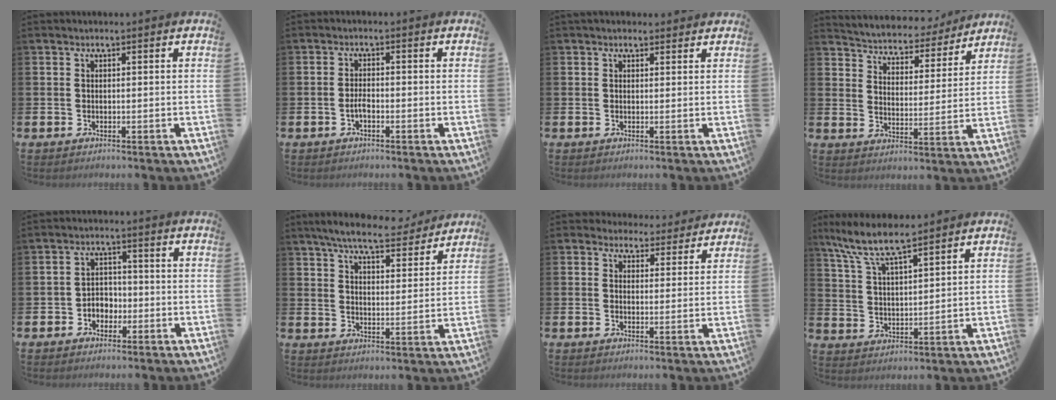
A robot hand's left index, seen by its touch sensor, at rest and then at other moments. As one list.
[{"total": 1.8, "force": [-0.8, 0.6, 1.4], "torque": [-0.028, 0.002, -0.016]}, {"total": 1.2, "force": [1.0, 0.6, 0.2], "torque": [0.005, 0.004, 0.016]}, {"total": 5.1, "force": [4.8, 1.5, 0.1], "torque": [-0.026, -0.046, 0.077]}, {"total": 3.1, "force": [-1.8, 2.4, 1.0], "torque": [-0.026, 0.006, -0.042]}, {"total": 7.6, "force": [7.1, 1.2, 2.5], "torque": [-0.059, -0.040, 0.122]}, {"total": 3.6, "force": [3.2, 1.5, -0.1], "torque": [0.000, -0.023, 0.054]}, {"total": 7.7, "force": [6.9, 0.9, 3.3], "torque": [-0.091, -0.028, 0.122]}]